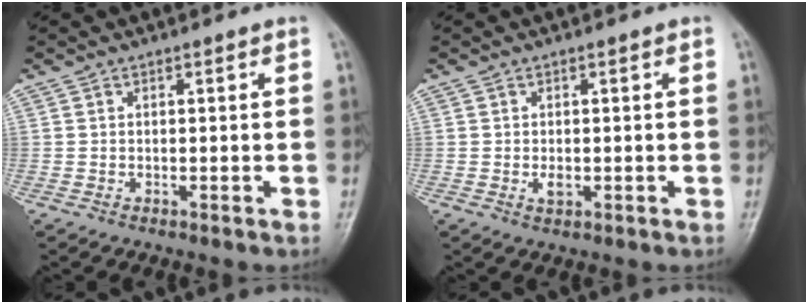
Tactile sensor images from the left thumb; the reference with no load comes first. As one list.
[{"total": 2.1, "force": [-0.2, 1.1, 1.7], "torque": [-0.024, -0.002, -0.003]}]